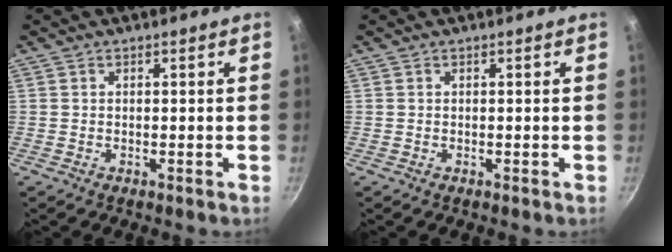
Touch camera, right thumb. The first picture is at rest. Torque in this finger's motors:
{"motor_torque": [0.00, 0.00, 0.00, 0.00, 0.00]}